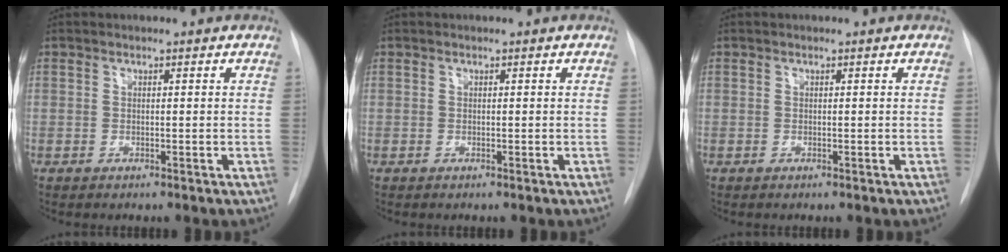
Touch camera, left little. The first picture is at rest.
{"total": 0.0}
{"total": 0.0}